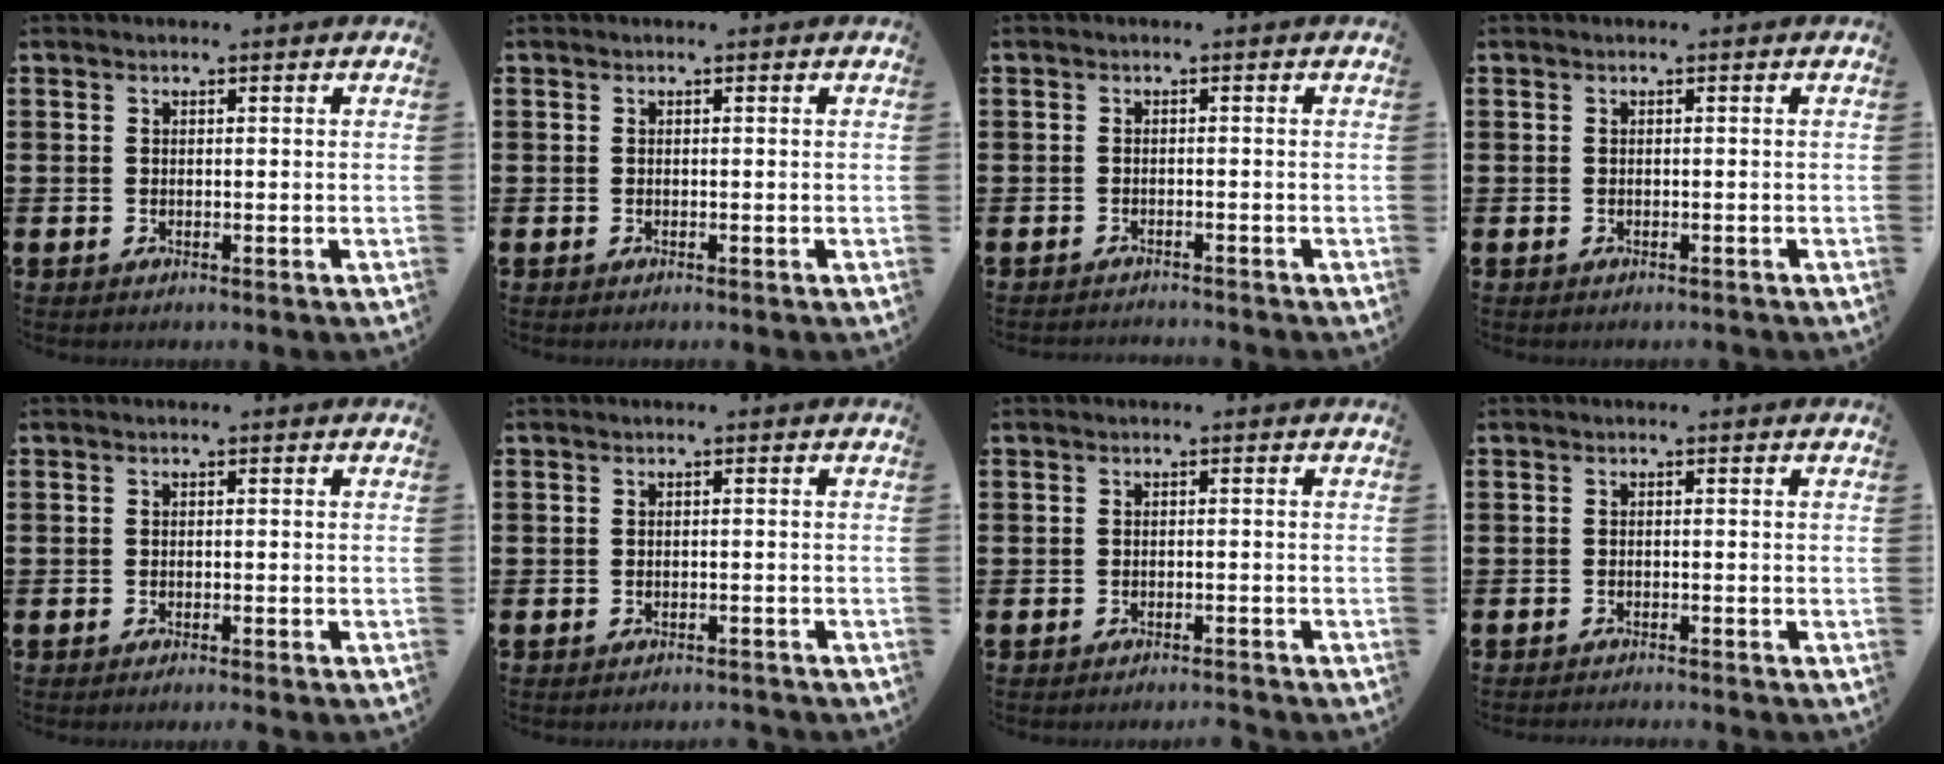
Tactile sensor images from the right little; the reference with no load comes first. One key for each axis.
{"total": 0.0}
{"total": 0.9, "fx": -0.9, "fy": -0.1, "fz": 0.0, "tx": -0.001, "ty": 0.000, "tz": -0.019}
{"total": 0.0}
{"total": 0.6, "fx": -0.5, "fy": -0.1, "fz": 0.3, "tx": -0.004, "ty": -0.003, "tz": -0.009}
{"total": 0.8, "fx": -0.8, "fy": 0.0, "fz": 0.0, "tx": -0.002, "ty": -0.001, "tz": -0.017}
{"total": 1.0, "fx": -1.0, "fy": -0.2, "fz": 0.1, "tx": -0.001, "ty": 0.001, "tz": -0.021}
{"total": 0.8, "fx": -0.8, "fy": -0.2, "fz": 0.0, "tx": 0.000, "ty": 0.000, "tz": -0.017}